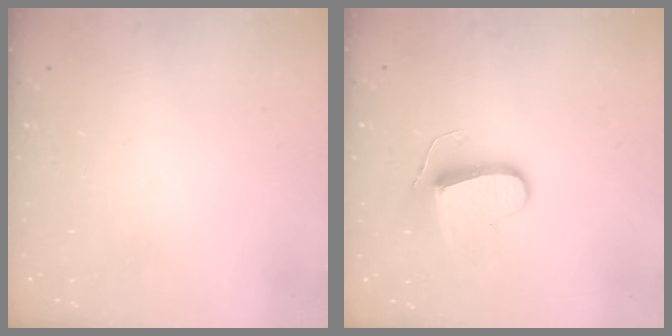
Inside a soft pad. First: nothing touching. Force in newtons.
{"total": 10.9, "press": 10.9, "slide": 0.7}